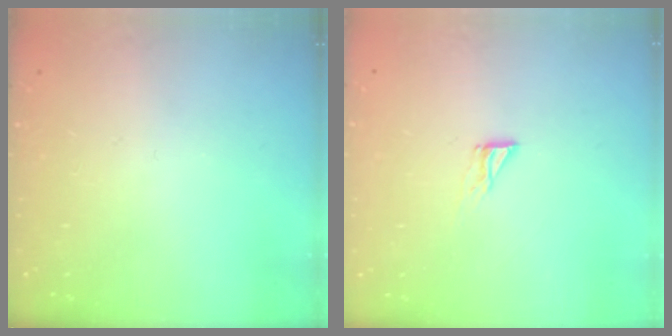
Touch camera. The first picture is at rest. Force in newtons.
{"total": 3.6, "press": 3.6, "slide": 0.3}